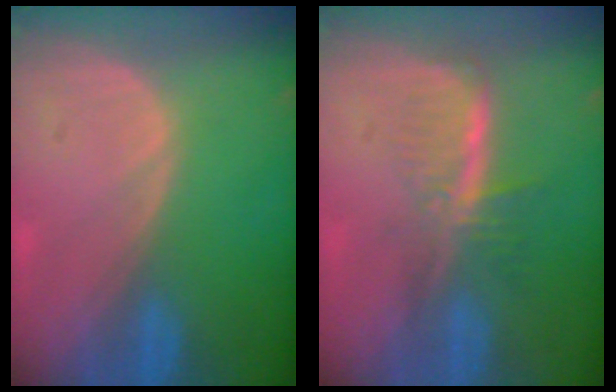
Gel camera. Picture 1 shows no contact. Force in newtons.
{"total": 6.0, "press": 5.2, "slide": 2.9}